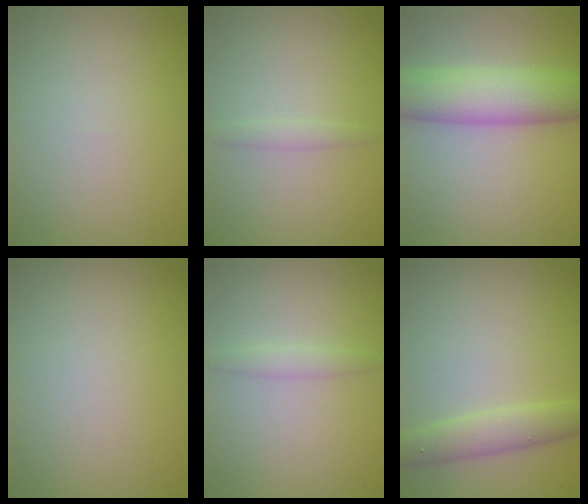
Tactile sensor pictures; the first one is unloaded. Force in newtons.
{"total": 1.0, "press": 0.9, "slide": 0.2}
{"total": 7.3, "press": 7.2, "slide": 0.5}
{"total": 0.0}
{"total": 1.3, "press": 1.3, "slide": 0.0}
{"total": 3.0, "press": 3.0, "slide": 0.1}